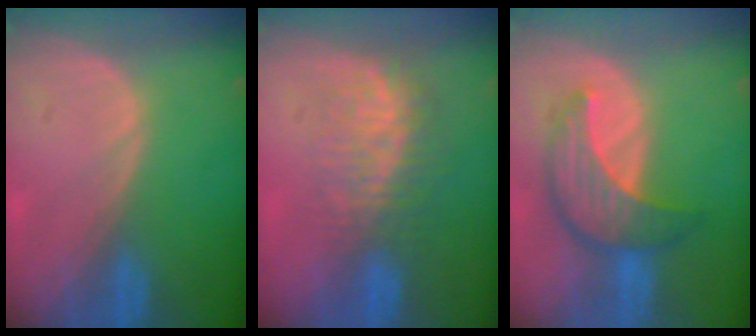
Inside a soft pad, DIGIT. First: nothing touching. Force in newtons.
{"total": 8.1, "press": 7.4, "slide": 3.2}
{"total": 7.9, "press": 7.6, "slide": 2.2}